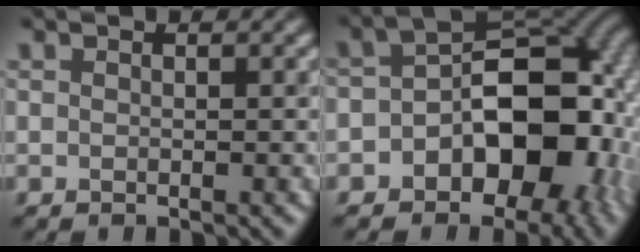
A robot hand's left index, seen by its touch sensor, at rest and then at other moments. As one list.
[{"total": 12.4, "force": [-3.5, 7.9, 8.9], "torque": [-0.099, 0.002, -0.060]}]